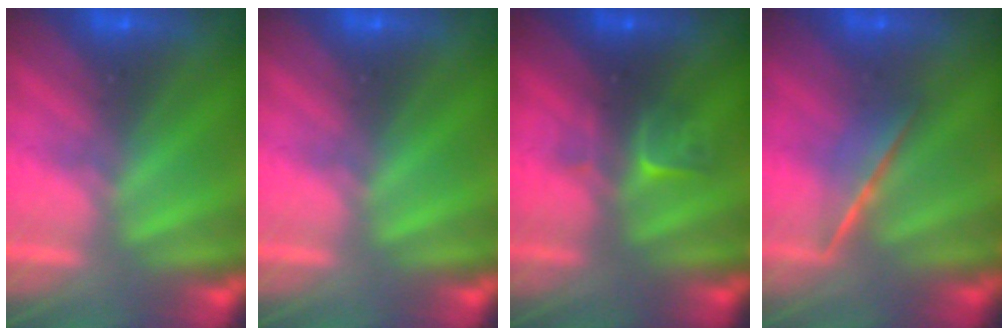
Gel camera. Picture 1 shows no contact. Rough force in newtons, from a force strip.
{"total": 0.0}
{"total": 2.8}
{"total": 1.6}